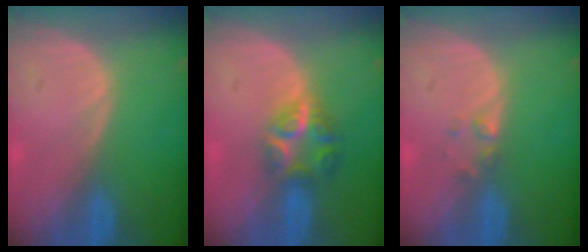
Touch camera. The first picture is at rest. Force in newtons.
{"total": 6.1, "press": 5.5, "slide": 2.6}
{"total": 1.4, "press": 1.3, "slide": 0.2}